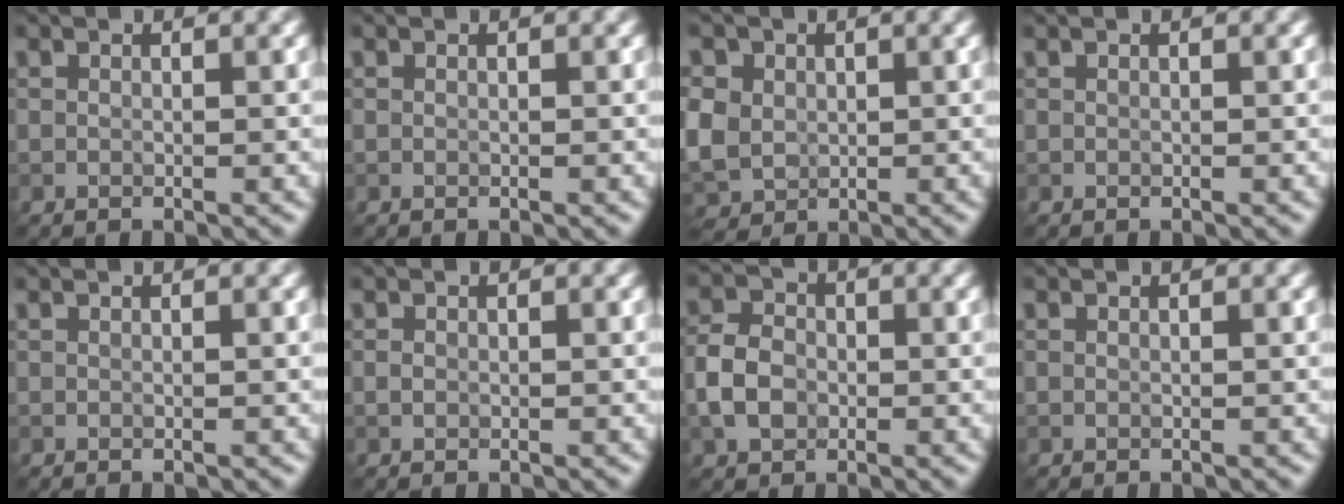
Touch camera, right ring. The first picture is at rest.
{"total": 0.0}
{"total": 7.2, "force": [1.4, 6.1, 3.5], "torque": [-0.092, 0.025, 0.012]}
{"total": 0.0}
{"total": 0.0}
{"total": 0.6, "force": [0.0, 0.5, 0.3], "torque": [-0.005, -0.002, -0.002]}
{"total": 4.1, "force": [-1.0, 3.2, 2.5], "torque": [-0.055, 0.004, -0.025]}
{"total": 0.0}